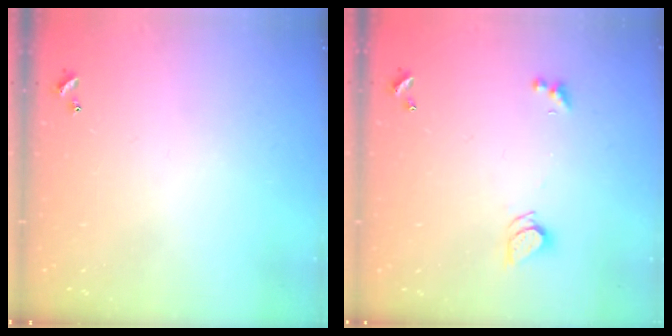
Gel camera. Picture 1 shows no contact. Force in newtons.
{"total": 2.3, "press": 2.3, "slide": 0.2}